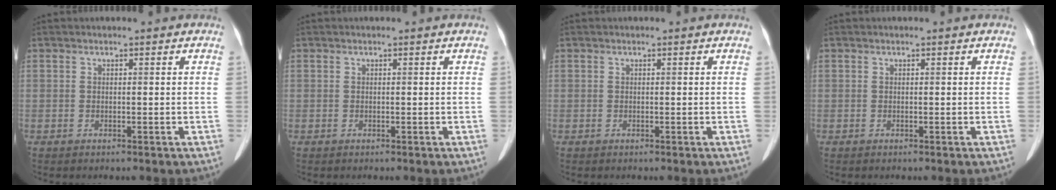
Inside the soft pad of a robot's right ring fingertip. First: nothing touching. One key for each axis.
{"total": 0.0}
{"total": 0.0}
{"total": 0.0}